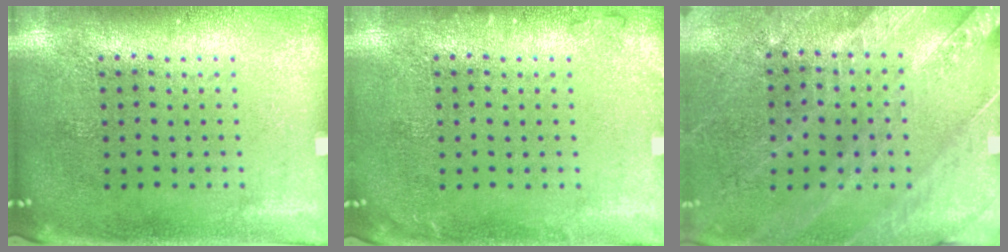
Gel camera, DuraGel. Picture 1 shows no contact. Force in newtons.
{"total": 0.9, "press": 0.8, "slide": 0.2}
{"total": 2.5, "press": 2.5, "slide": 0.4}